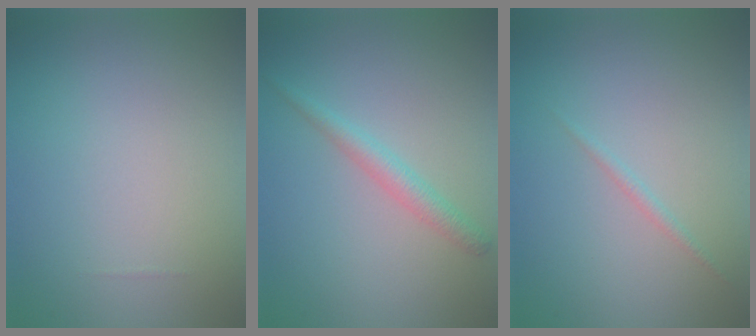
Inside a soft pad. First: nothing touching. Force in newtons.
{"total": 1.9, "press": 1.9, "slide": 0.1}
{"total": 0.6, "press": 0.6, "slide": 0.1}